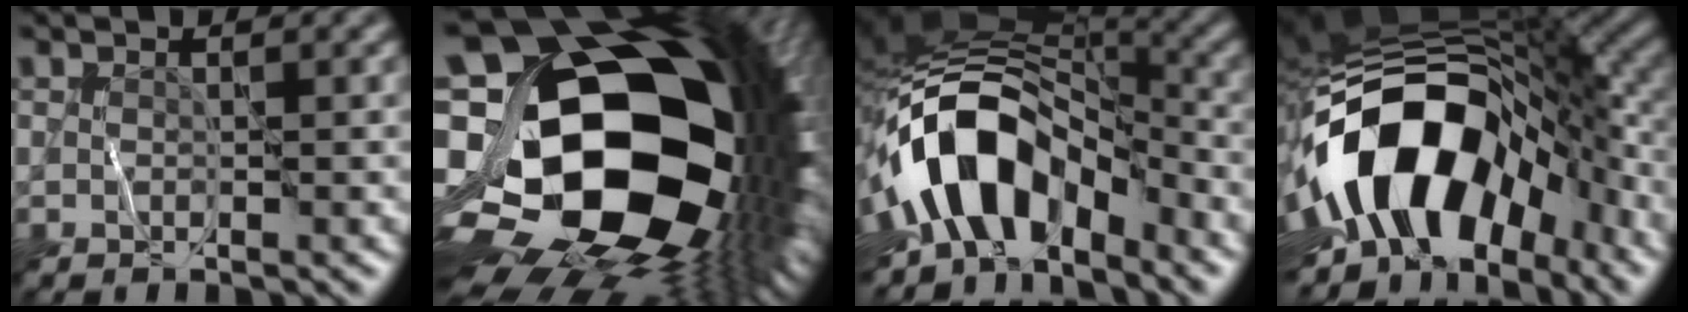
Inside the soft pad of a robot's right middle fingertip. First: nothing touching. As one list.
[{"total": 22.9, "force": [-2.2, 16.3, 15.9], "torque": [-0.294, -0.026, -0.044]}, {"total": 11.3, "force": [-5.5, 6.4, 7.4], "torque": [-0.116, 0.010, -0.101]}, {"total": 16.3, "force": [-4.6, 10.1, 11.9], "torque": [-0.199, -0.005, -0.084]}]